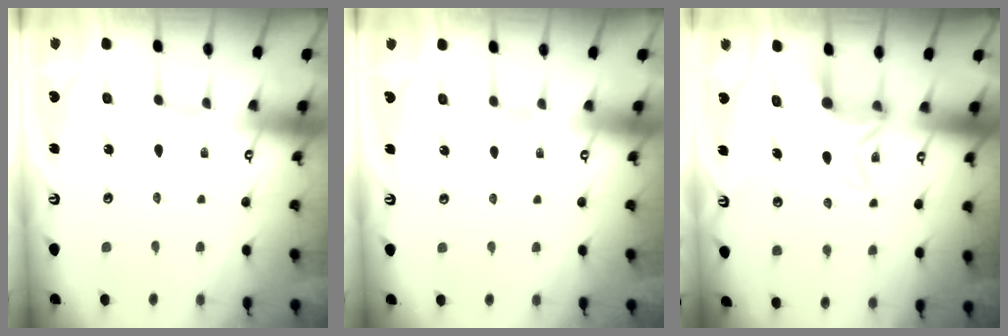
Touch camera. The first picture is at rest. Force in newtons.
{"total": 1.2, "press": 1.1, "slide": 0.3}
{"total": 6.6, "press": 6.6, "slide": 0.7}